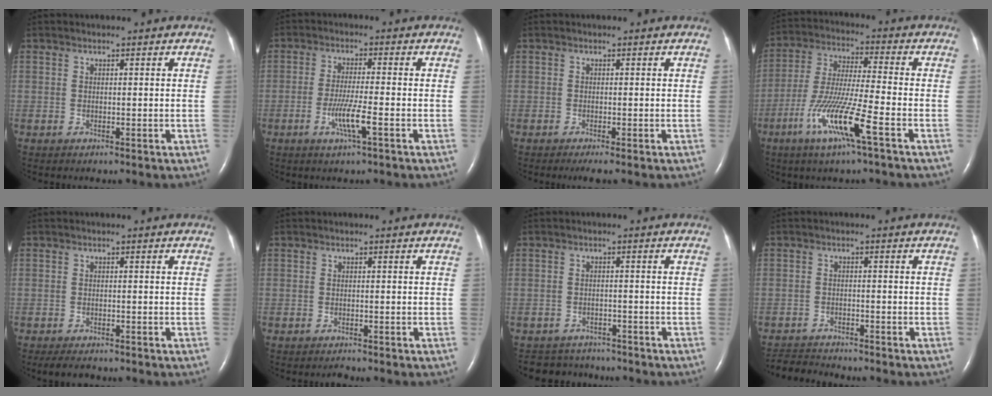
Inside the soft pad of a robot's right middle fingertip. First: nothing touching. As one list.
[{"total": 5.0, "force": [-2.0, -0.2, 4.6], "torque": [-0.091, -0.009, -0.039]}, {"total": 1.5, "force": [-1.0, 0.0, 1.1], "torque": [-0.024, -0.007, -0.019]}, {"total": 11.9, "force": [-5.6, -0.1, 10.5], "torque": [-0.216, -0.018, -0.109]}, {"total": 3.0, "force": [-2.4, 1.0, 1.4], "torque": [-0.027, -0.008, -0.033]}, {"total": 0.6, "force": [-0.6, 0.0, 0.1], "torque": [-0.007, -0.003, -0.008]}, {"total": 5.5, "force": [-5.1, 1.9, -0.2], "torque": [-0.001, 0.007, -0.072]}, {"total": 4.3, "force": [-4.3, 0.1, 0.0], "torque": [0.000, -0.019, -0.075]}]